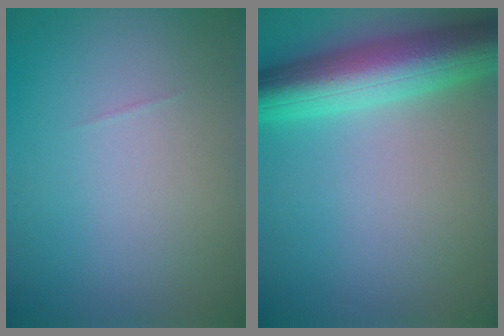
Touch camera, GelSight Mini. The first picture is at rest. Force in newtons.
{"total": 8.2, "press": 8.1, "slide": 0.4}